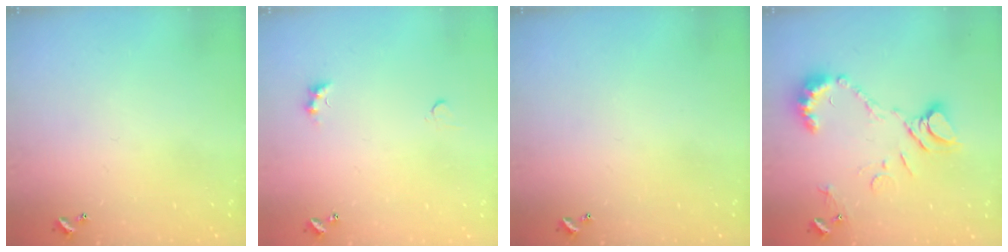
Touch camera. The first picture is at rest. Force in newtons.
{"total": 3.7, "press": 3.6, "slide": 0.5}
{"total": 0.0}
{"total": 11.1, "press": 11.0, "slide": 1.3}